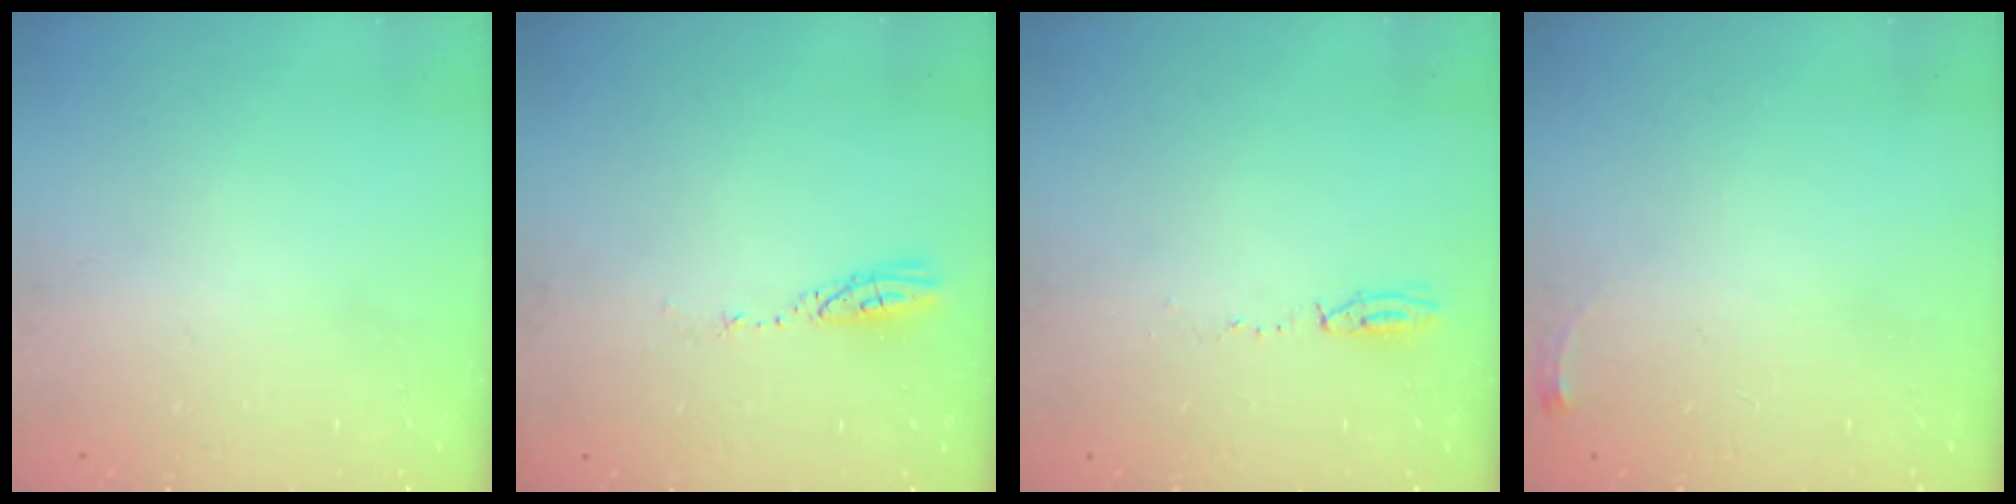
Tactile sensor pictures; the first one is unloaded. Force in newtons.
{"total": 3.7, "press": 3.6, "slide": 0.3}
{"total": 3.9, "press": 3.8, "slide": 0.9}
{"total": 2.8, "press": 2.8, "slide": 0.4}